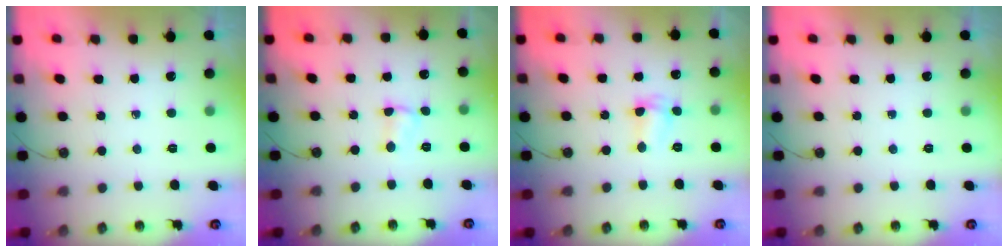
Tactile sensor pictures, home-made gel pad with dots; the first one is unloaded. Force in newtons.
{"total": 2.6, "press": 2.6, "slide": 0.4}
{"total": 2.9, "press": 2.9, "slide": 0.5}
{"total": 0.0}